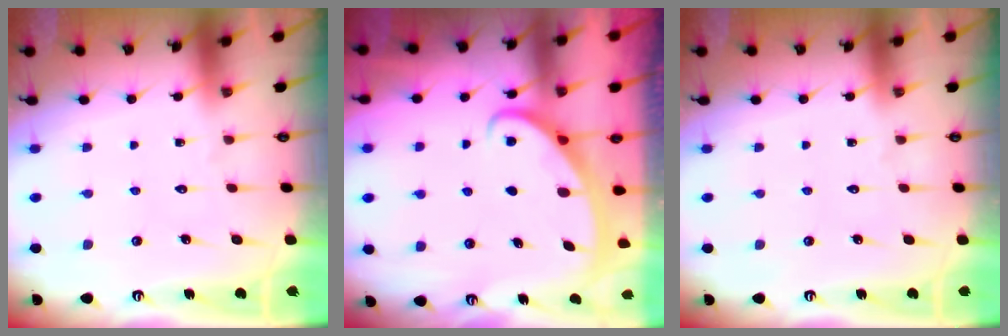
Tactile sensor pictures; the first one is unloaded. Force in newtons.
{"total": 2.8, "press": 2.8, "slide": 0.4}
{"total": 0.0}